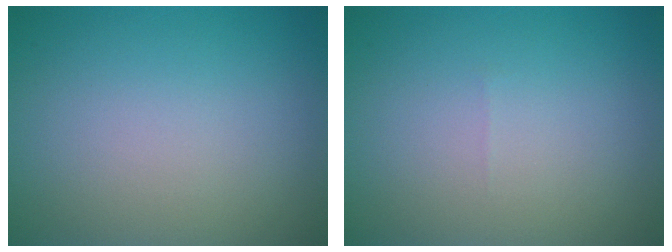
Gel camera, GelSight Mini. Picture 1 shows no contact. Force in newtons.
{"total": 0.0}